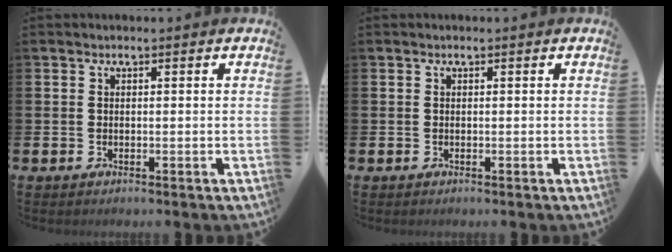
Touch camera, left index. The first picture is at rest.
{"total": 0.0}